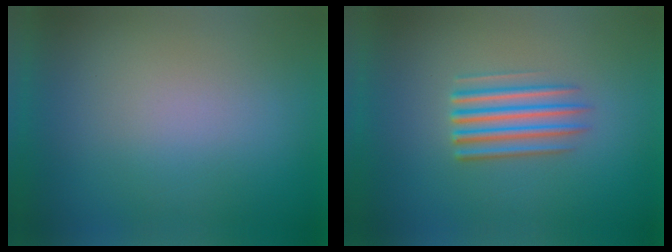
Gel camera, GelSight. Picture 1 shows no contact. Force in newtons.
{"total": 3.6}